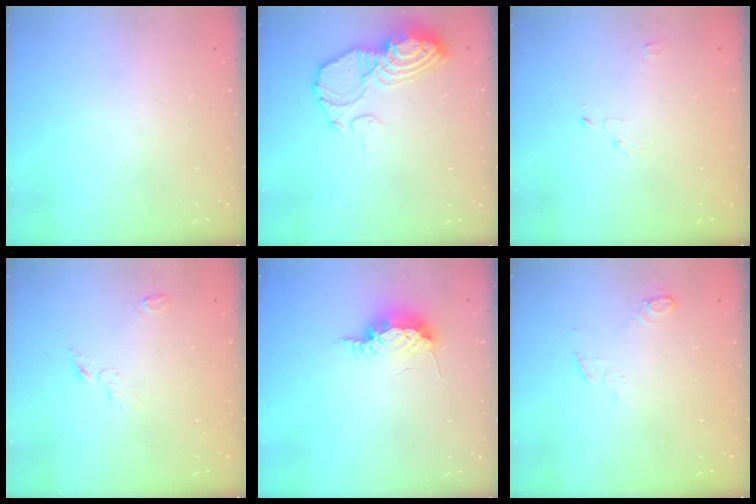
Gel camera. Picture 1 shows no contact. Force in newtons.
{"total": 12.9, "press": 12.8, "slide": 1.0}
{"total": 2.1, "press": 2.1, "slide": 0.2}
{"total": 3.4, "press": 3.4, "slide": 0.4}
{"total": 9.2, "press": 8.2, "slide": 4.1}
{"total": 4.8, "press": 4.8, "slide": 0.8}